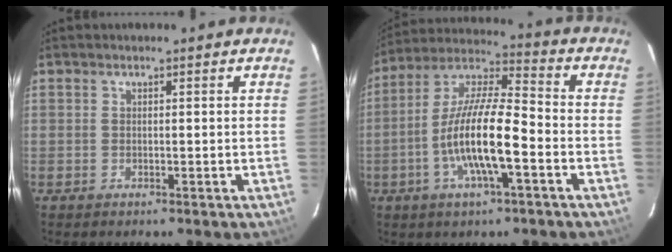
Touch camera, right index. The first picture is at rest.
{"total": 14.4, "force": [-4.6, 3.2, 13.2], "torque": [-0.262, -0.003, -0.094]}